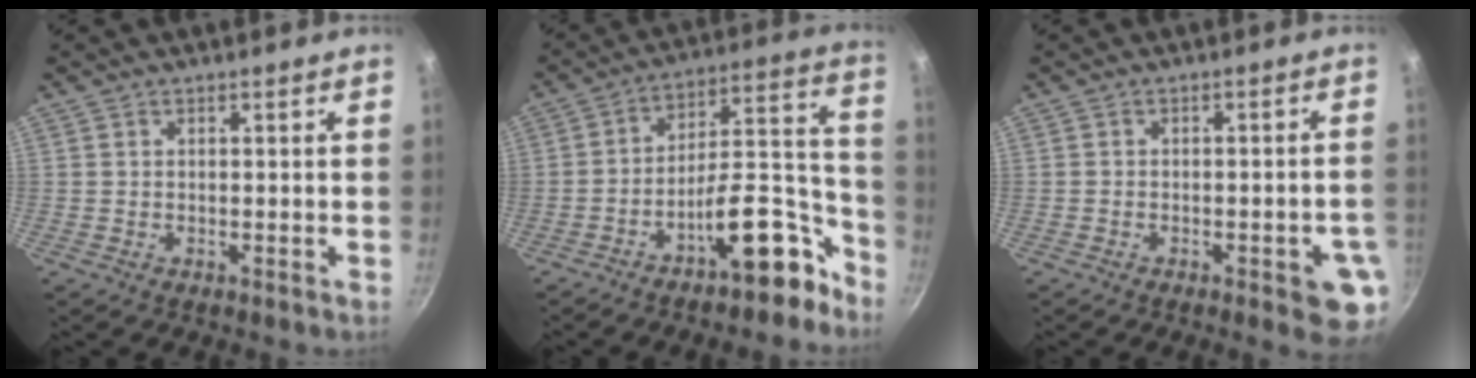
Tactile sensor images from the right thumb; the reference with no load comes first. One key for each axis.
{"total": 16.0, "fx": -9.8, "fy": 6.2, "fz": 11.0, "tx": -0.104, "ty": 0.114, "tz": -0.151}
{"total": 7.4, "fx": -2.7, "fy": 2.3, "fz": 6.5, "tx": -0.061, "ty": 0.010, "tz": -0.029}